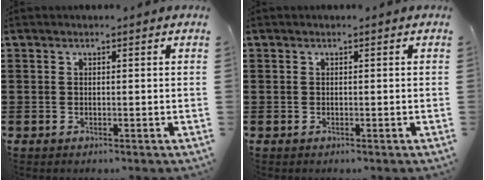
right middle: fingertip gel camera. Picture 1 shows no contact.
{"total": 0.0}